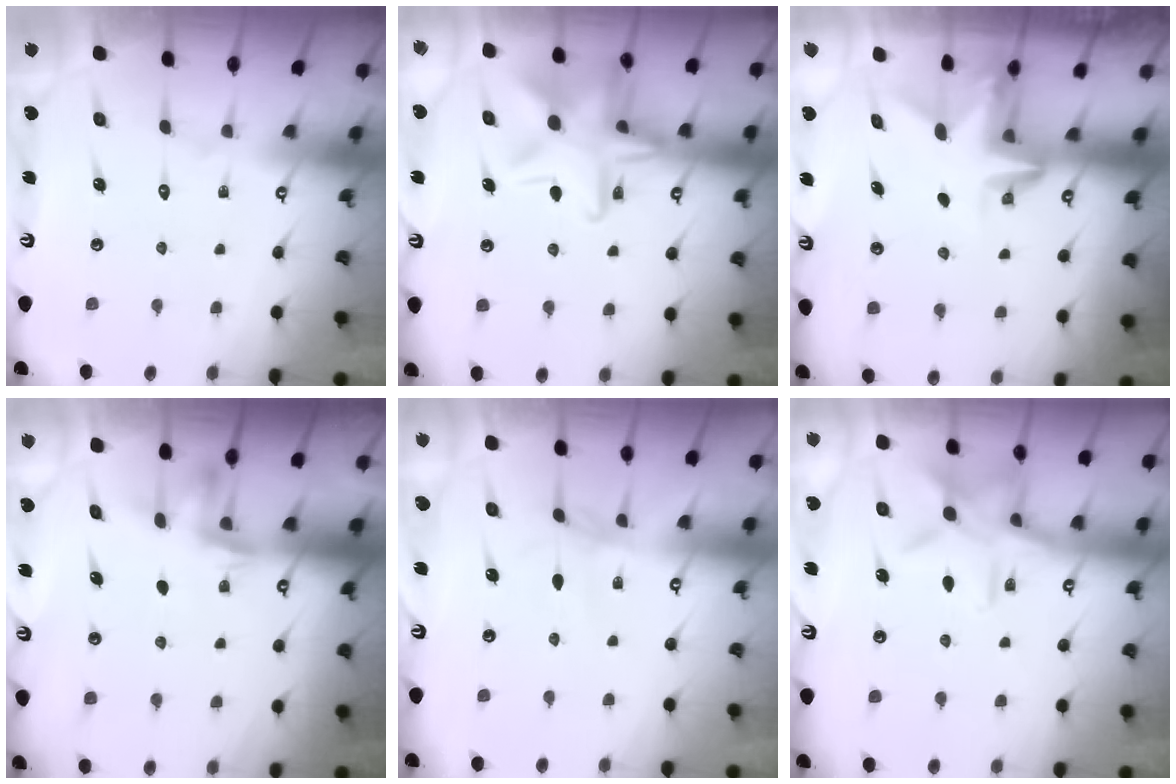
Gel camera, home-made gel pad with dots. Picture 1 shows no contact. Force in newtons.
{"total": 17.4, "press": 17.4, "slide": 1.2}
{"total": 2.9, "press": 2.9, "slide": 0.2}
{"total": 3.0, "press": 2.9, "slide": 0.6}
{"total": 0.0}
{"total": 11.0, "press": 11.0, "slide": 0.7}